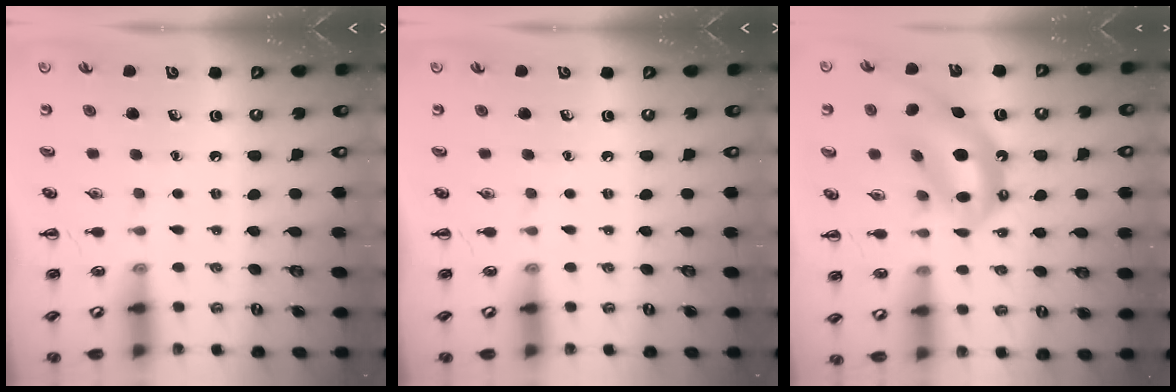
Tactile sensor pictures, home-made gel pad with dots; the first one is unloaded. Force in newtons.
{"total": 0.0}
{"total": 14.2, "press": 13.7, "slide": 4.0}